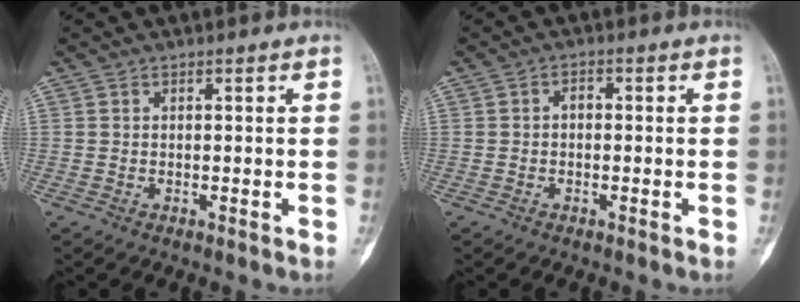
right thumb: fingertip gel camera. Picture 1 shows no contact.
{"total": 1.6, "force": [-0.2, 1.1, 1.1], "torque": [-0.011, 0.009, -0.008]}